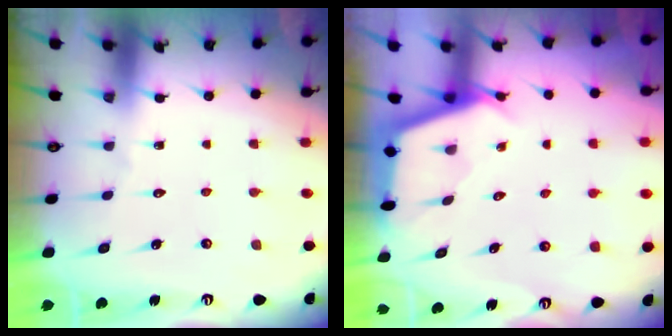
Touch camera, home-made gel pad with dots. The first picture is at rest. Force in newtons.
{"total": 2.6, "press": 2.6, "slide": 0.3}